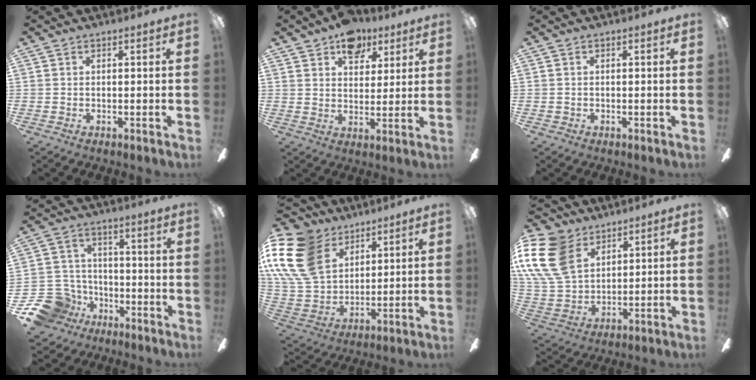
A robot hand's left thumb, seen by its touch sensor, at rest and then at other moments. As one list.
[{"total": 9.9, "force": [6.3, 6.4, 4.2], "torque": [-0.040, -0.024, 0.109]}, {"total": 0.7, "force": [-0.1, 0.7, 0.0], "torque": [0.001, 0.006, -0.005]}, {"total": 13.6, "force": [-7.5, 10.5, 4.6], "torque": [-0.115, 0.054, -0.130]}, {"total": 20.7, "force": [9.4, 14.6, 11.2], "torque": [-0.277, -0.042, 0.175]}, {"total": 18.9, "force": [8.4, 13.1, 10.7], "torque": [-0.269, -0.028, 0.159]}]